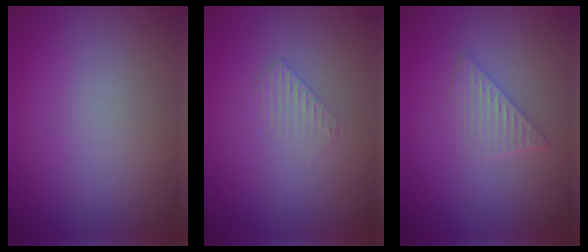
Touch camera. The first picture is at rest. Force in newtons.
{"total": 0.9, "press": 0.2, "slide": 0.9}
{"total": 2.0, "press": 2.0, "slide": 0.2}